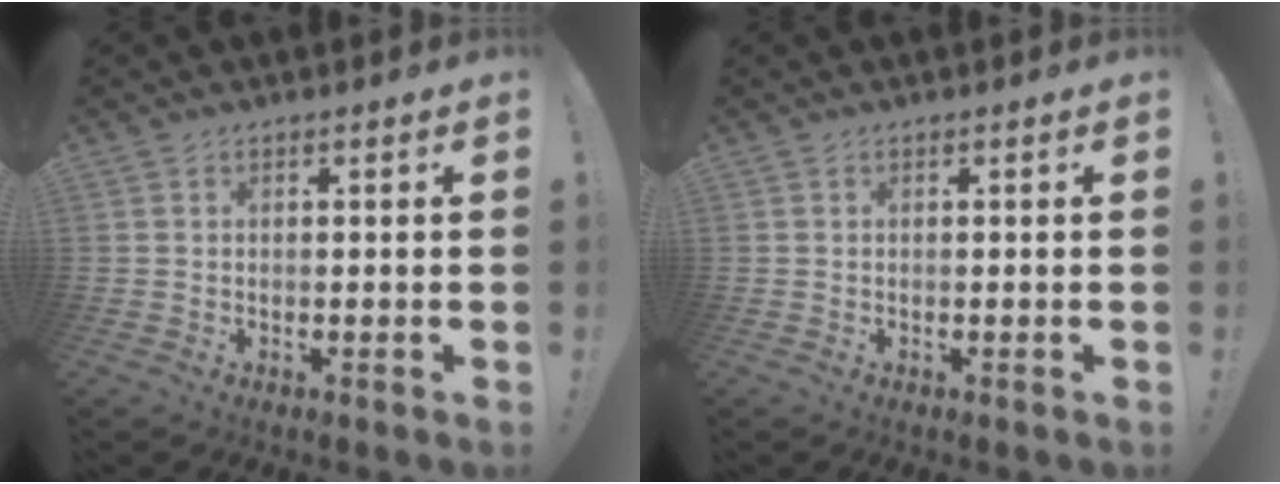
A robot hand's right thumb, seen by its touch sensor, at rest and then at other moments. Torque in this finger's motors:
{"motor_torque": [0.00, 0.00, 0.00, 0.00, 0.00]}